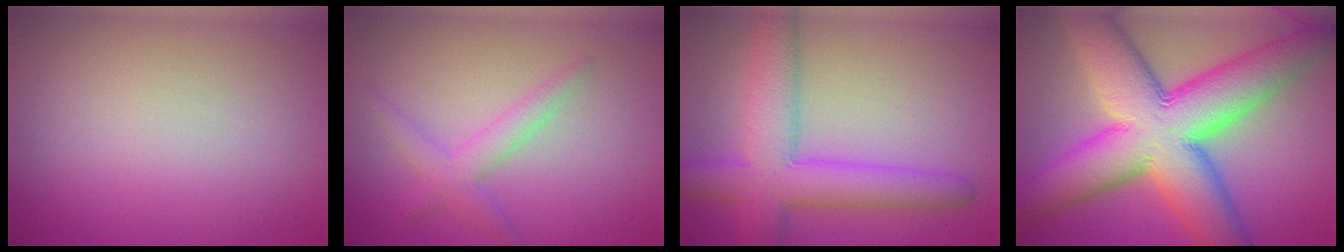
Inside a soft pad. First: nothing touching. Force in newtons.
{"total": 2.5, "press": 2.5, "slide": 0.1}
{"total": 7.6, "press": 7.6, "slide": 0.2}
{"total": 15.0, "press": 15.0, "slide": 0.6}